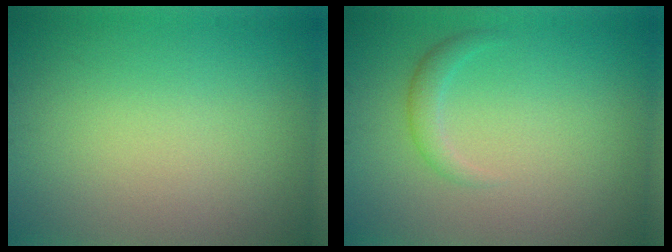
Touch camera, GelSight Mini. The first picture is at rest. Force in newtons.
{"total": 1.5, "press": 1.5, "slide": 0.0}